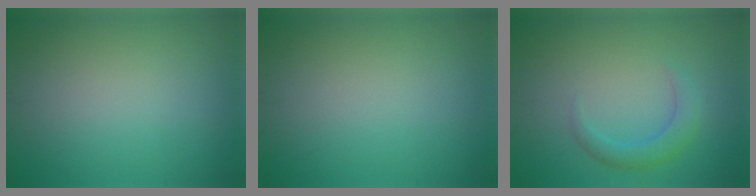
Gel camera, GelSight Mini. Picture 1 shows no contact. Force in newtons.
{"total": 0.0}
{"total": 2.4, "press": 2.4, "slide": 0.2}